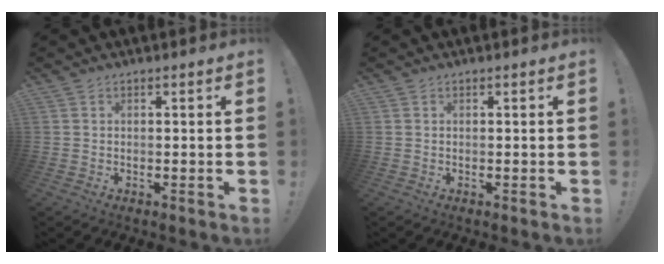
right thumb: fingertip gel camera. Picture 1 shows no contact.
{"total": 0.0}